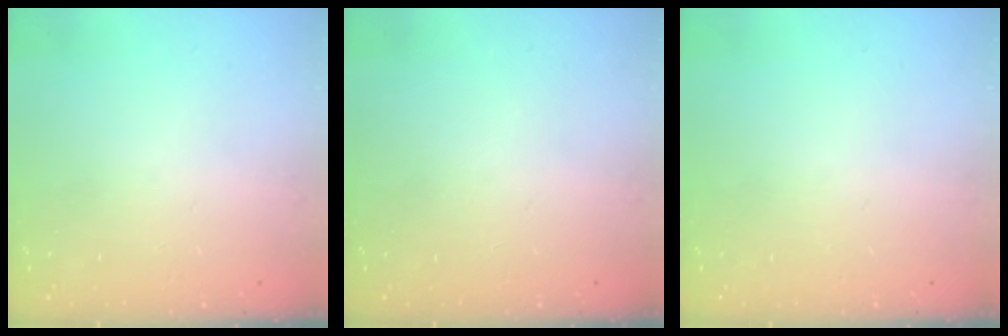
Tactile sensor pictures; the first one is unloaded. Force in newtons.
{"total": 0.0}
{"total": 0.0}